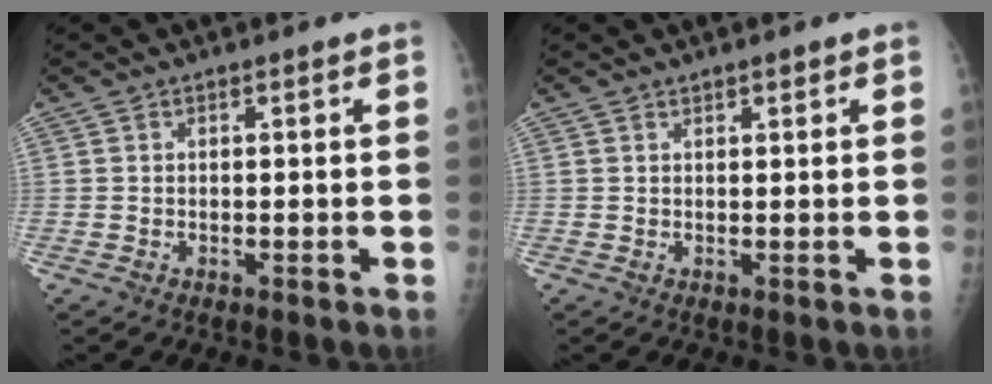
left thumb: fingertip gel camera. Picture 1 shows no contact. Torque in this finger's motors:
{"motor_torque": [-0.18, -0.01, 0.05, 0.07, -0.01]}